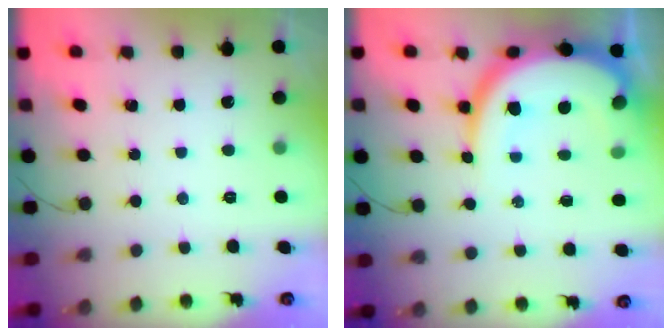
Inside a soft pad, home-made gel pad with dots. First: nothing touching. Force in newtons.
{"total": 16.2, "press": 16.2, "slide": 1.4}